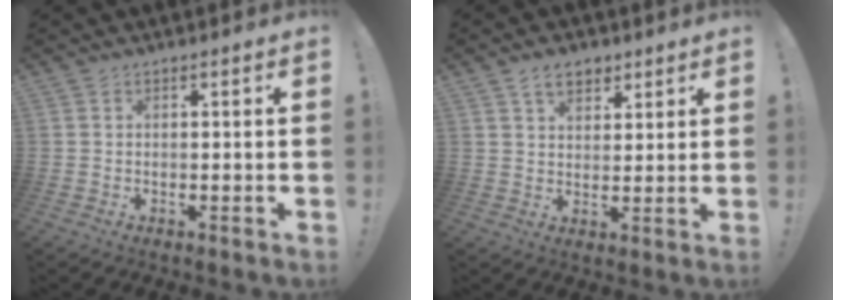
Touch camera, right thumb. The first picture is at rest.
{"total": 6.8, "force": [4.1, 4.3, 3.3], "torque": [-0.052, -0.009, 0.076]}